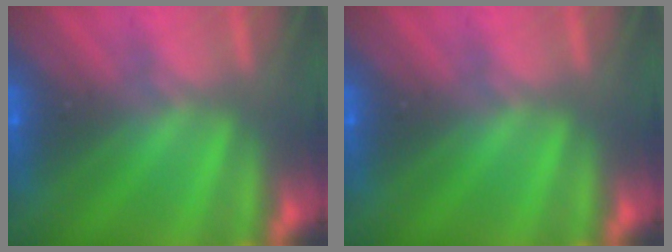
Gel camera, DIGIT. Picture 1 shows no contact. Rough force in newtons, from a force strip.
{"total": 0.0}